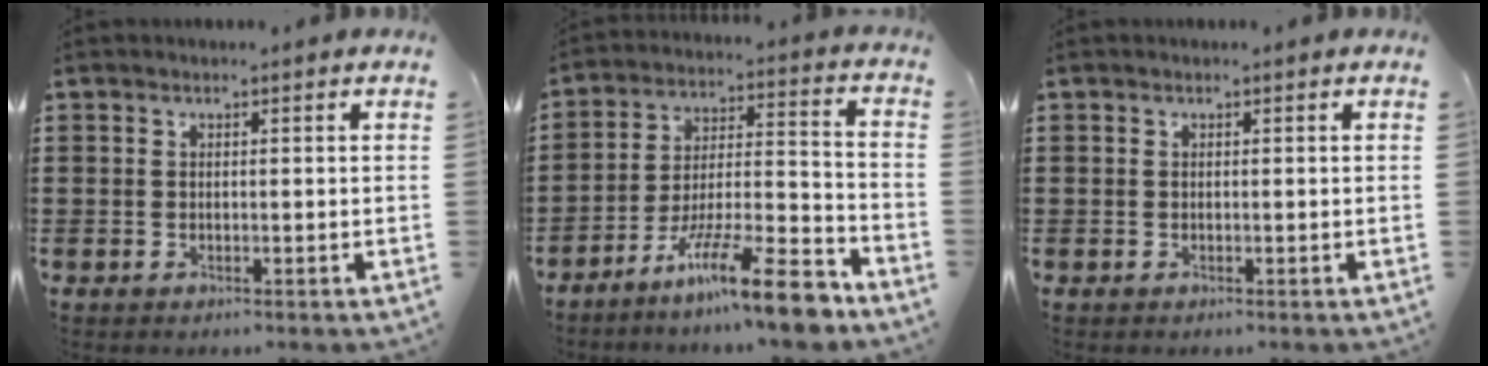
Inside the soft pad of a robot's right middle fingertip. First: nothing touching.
{"total": 13.9, "force": [-10.5, 1.1, 9.1], "torque": [-0.145, 0.029, -0.189]}
{"total": 0.0}